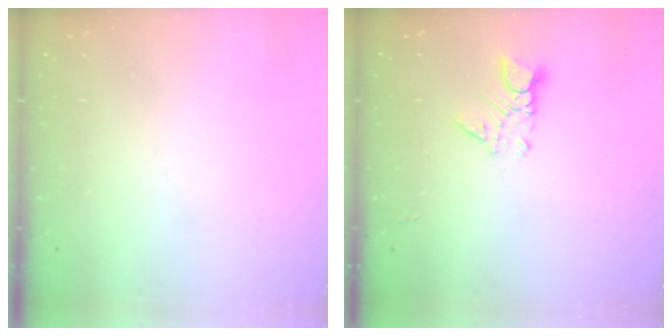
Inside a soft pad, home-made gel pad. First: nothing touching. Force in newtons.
{"total": 3.3, "press": 3.3, "slide": 0.3}